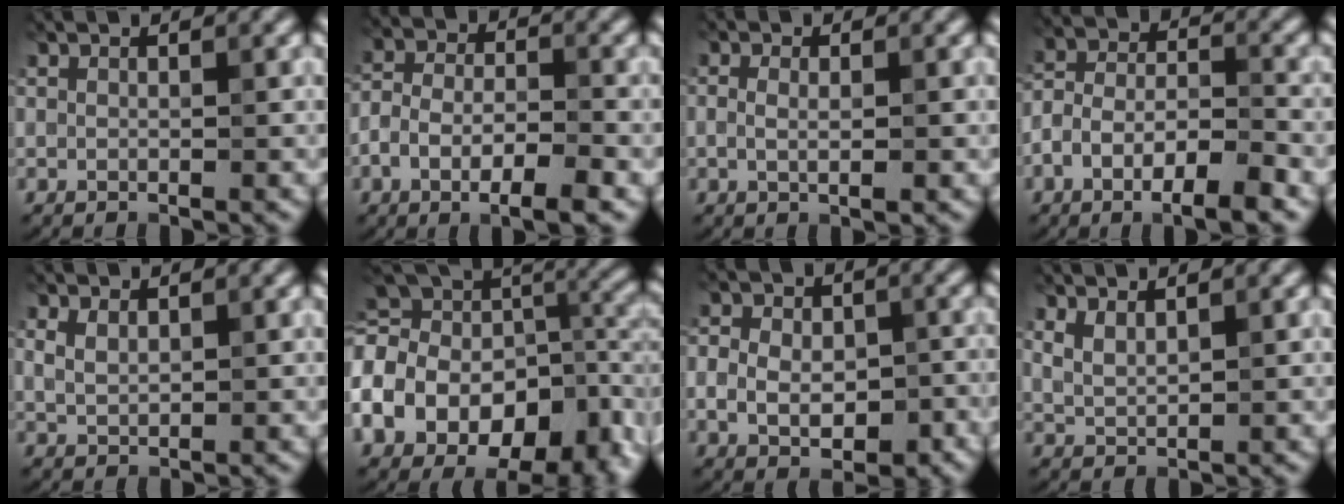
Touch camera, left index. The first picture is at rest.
{"total": 5.9, "force": [-2.6, 2.8, 4.5], "torque": [-0.078, 0.000, -0.053]}
{"total": 1.8, "force": [0.0, 0.8, 1.6], "torque": [-0.022, -0.003, -0.003]}
{"total": 6.9, "force": [-3.7, 2.9, 5.1], "torque": [-0.085, 0.005, -0.072]}
{"total": 1.7, "force": [0.8, 1.0, 1.1], "torque": [-0.024, 0.000, 0.021]}
{"total": 19.6, "force": [-5.7, 12.8, 13.7], "torque": [-0.270, -0.004, -0.059]}
{"total": 6.9, "force": [-1.4, 5.1, 4.5], "torque": [-0.041, 0.003, -0.034]}
{"total": 1.7, "force": [1.3, 0.6, 1.0], "torque": [-0.026, -0.003, 0.030]}